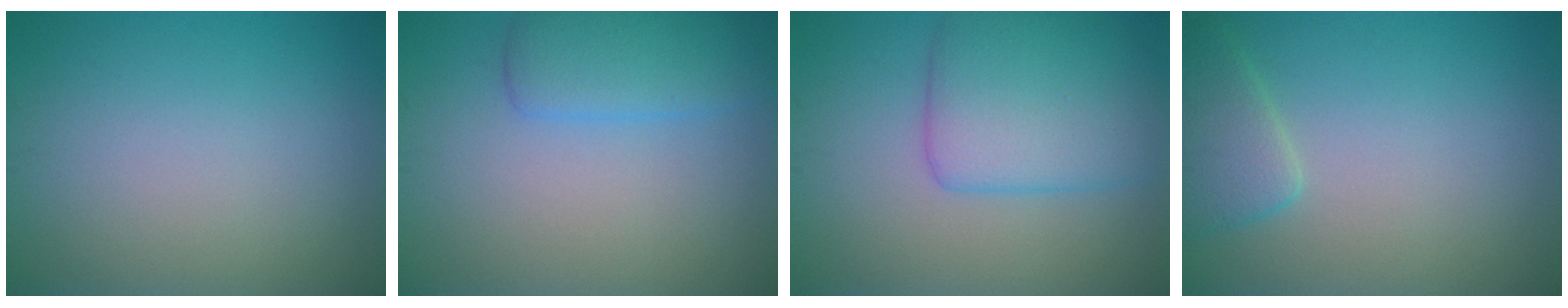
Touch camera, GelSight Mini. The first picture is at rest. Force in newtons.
{"total": 3.4, "press": 3.4, "slide": 0.3}
{"total": 6.0, "press": 6.0, "slide": 0.1}
{"total": 3.0, "press": 3.0, "slide": 0.3}